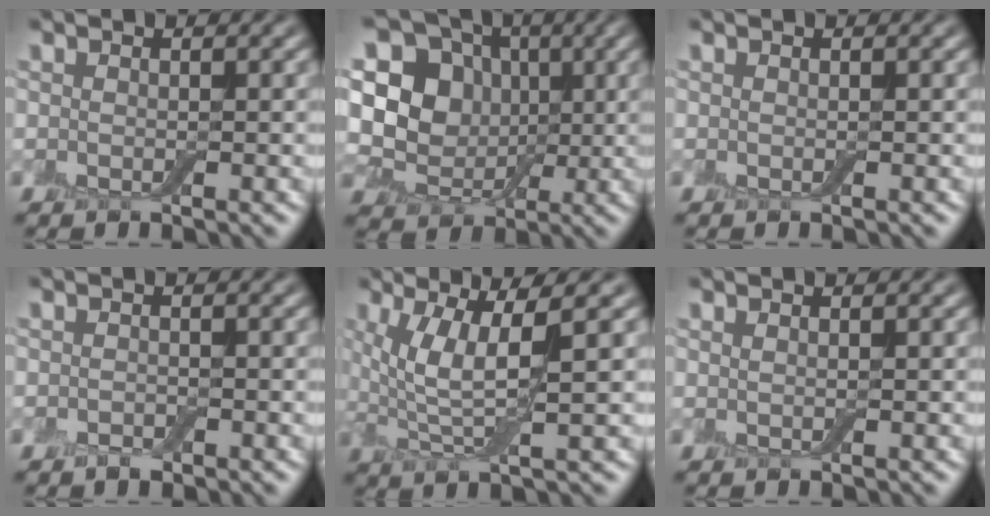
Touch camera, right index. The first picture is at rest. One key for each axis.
{"total": 8.3, "fx": 1.1, "fy": 7.0, "fz": 4.3, "tx": -0.075, "ty": -0.005, "tz": 0.000}
{"total": 0.0}
{"total": 0.9, "fx": -0.6, "fy": 0.5, "fz": 0.5, "tx": -0.007, "ty": 0.000, "tz": -0.011}
{"total": 6.4, "fx": 1.8, "fy": 1.4, "fz": 6.0, "tx": -0.132, "ty": -0.005, "tz": 0.035}
{"total": 0.6, "fx": 0.4, "fy": 0.1, "fz": 0.4, "tx": -0.007, "ty": -0.002, "tz": 0.002}